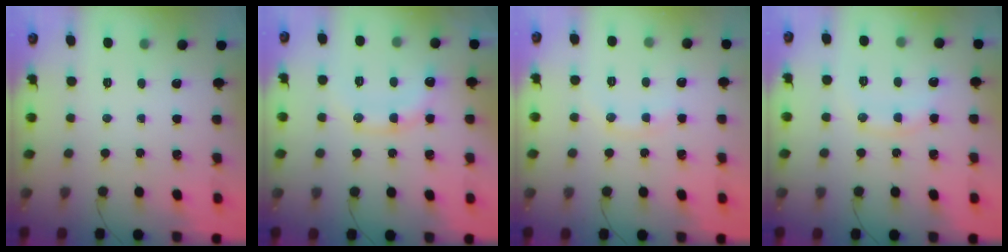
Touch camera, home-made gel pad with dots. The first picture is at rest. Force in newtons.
{"total": 14.3, "press": 14.2, "slide": 1.1}
{"total": 6.4, "press": 6.3, "slide": 1.1}
{"total": 9.7, "press": 9.6, "slide": 0.9}